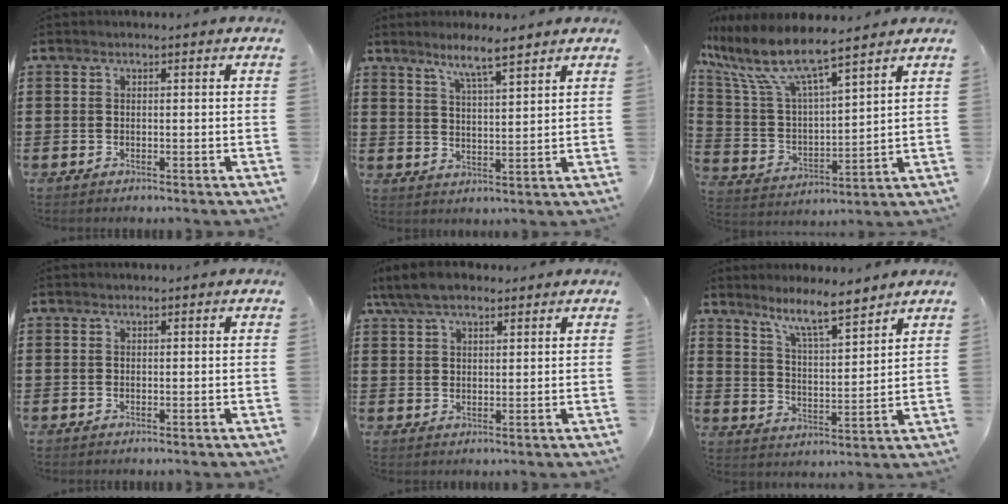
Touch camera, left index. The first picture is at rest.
{"total": 5.4, "force": [4.5, 0.1, 2.9], "torque": [-0.070, -0.010, 0.080]}
{"total": 9.9, "force": [7.8, 1.8, 5.8], "torque": [-0.152, -0.045, 0.129]}
{"total": 0.0}
{"total": 5.9, "force": [4.5, 2.0, 3.3], "torque": [-0.075, -0.001, 0.084]}
{"total": 7.4, "force": [6.4, 0.5, 3.7], "torque": [-0.085, -0.033, 0.110]}